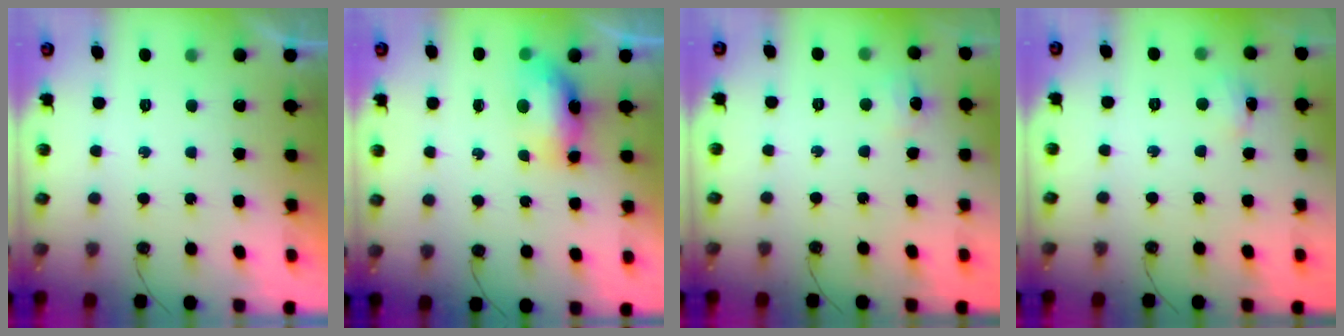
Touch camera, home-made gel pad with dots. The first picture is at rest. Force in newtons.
{"total": 7.2, "press": 7.2, "slide": 0.7}
{"total": 5.1, "press": 5.0, "slide": 0.7}
{"total": 2.9, "press": 2.8, "slide": 0.6}